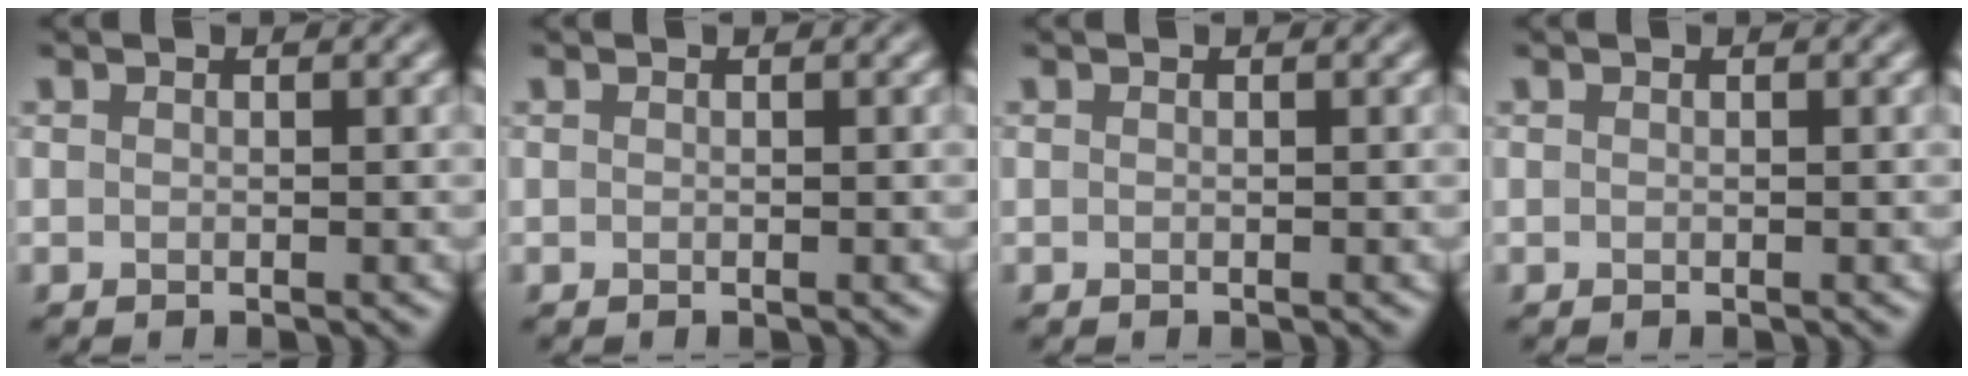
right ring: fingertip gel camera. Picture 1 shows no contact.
{"total": 0.0}
{"total": 0.0}
{"total": 0.0}